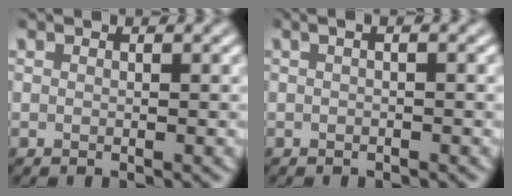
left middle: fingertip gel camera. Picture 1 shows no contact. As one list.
[{"total": 1.5, "force": [0.3, 0.5, 1.3], "torque": [-0.016, -0.007, -0.005]}]